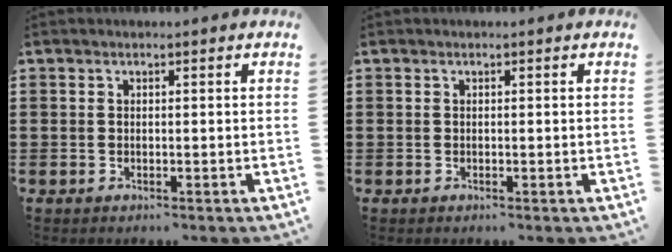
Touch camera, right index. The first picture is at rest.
{"total": 0.0}